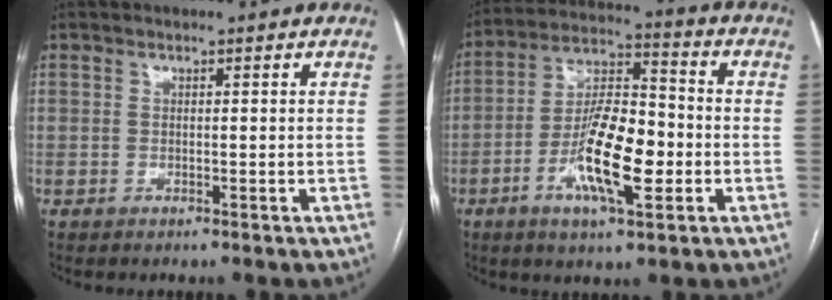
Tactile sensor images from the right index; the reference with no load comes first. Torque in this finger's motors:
{"motor_torque": [0.67, -0.06, 0.40, 0.21]}